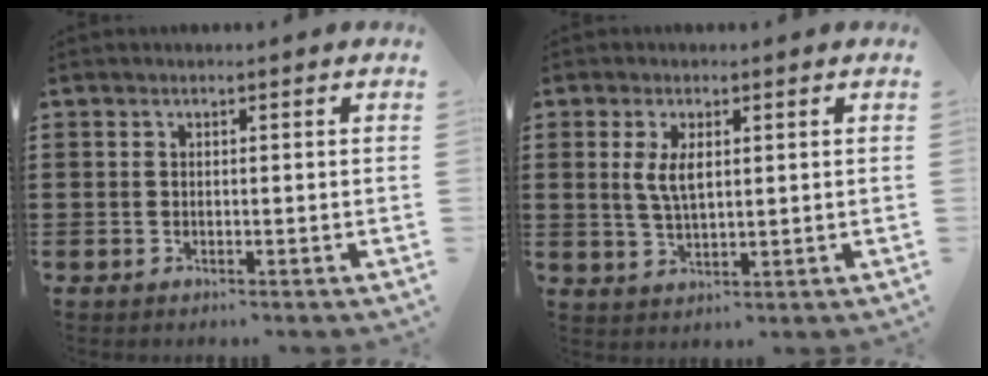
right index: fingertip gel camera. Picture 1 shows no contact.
{"total": 4.1, "force": [1.1, 1.7, 3.5], "torque": [-0.073, 0.008, 0.017]}